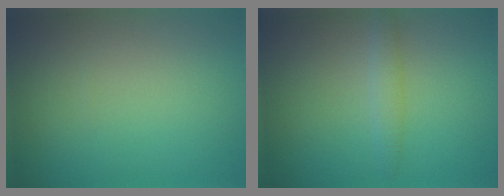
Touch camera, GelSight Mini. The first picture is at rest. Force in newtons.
{"total": 1.5, "press": 1.5, "slide": 0.1}